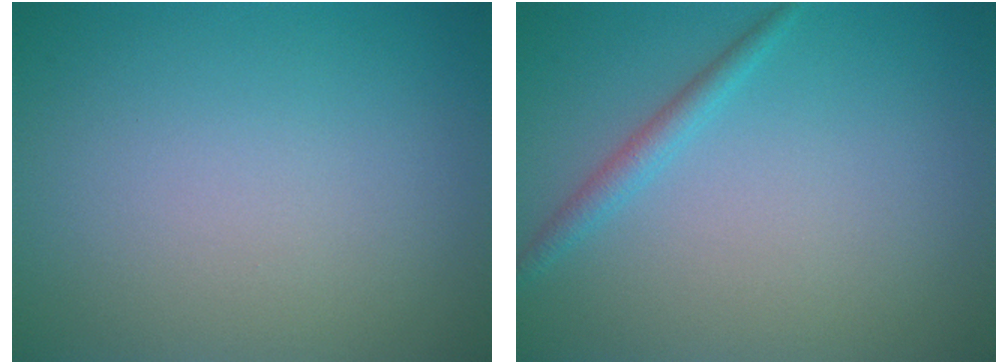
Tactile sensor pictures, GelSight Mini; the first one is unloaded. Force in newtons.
{"total": 1.5, "press": 1.5, "slide": 0.1}